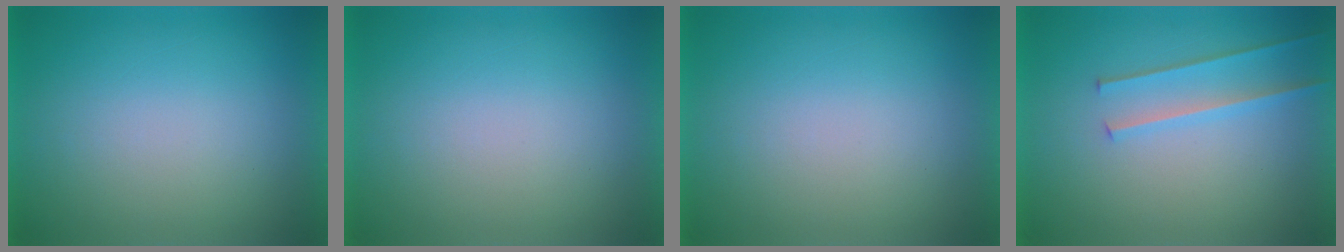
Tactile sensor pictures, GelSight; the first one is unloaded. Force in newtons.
{"total": 0.0}
{"total": 0.0}
{"total": 2.0}